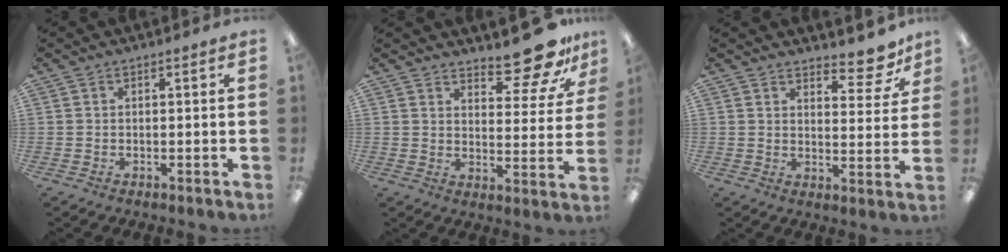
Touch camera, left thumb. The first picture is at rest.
{"total": 13.0, "force": [10.8, 3.8, 6.1], "torque": [-0.065, -0.086, 0.186]}
{"total": 8.4, "force": [6.8, 3.0, 3.9], "torque": [-0.030, -0.050, 0.113]}